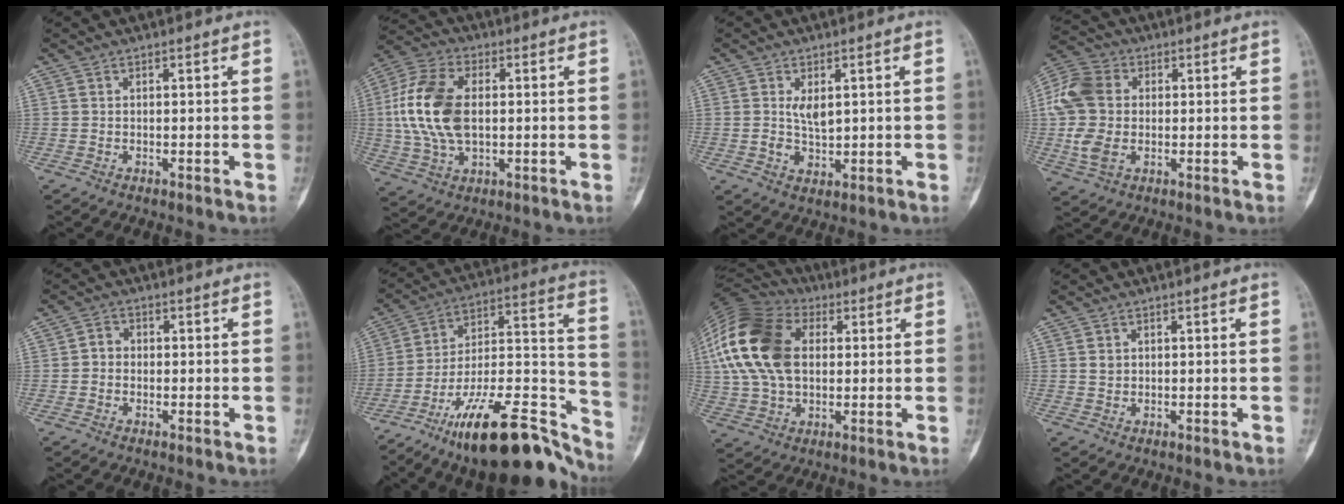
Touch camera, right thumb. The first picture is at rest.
{"total": 15.4, "force": [1.0, 9.2, 12.4], "torque": [-0.259, 0.010, 0.018]}
{"total": 4.0, "force": [0.8, 2.4, 3.1], "torque": [-0.047, -0.011, 0.019]}
{"total": 12.8, "force": [0.6, 9.1, 9.0], "torque": [-0.190, 0.014, 0.008]}
{"total": 2.4, "force": [-0.3, 2.2, 1.1], "torque": [-0.005, 0.010, -0.013]}
{"total": 27.6, "force": [-18.9, 8.7, 18.1], "torque": [-0.203, 0.105, -0.308]}
{"total": 21.6, "force": [3.9, 14.1, 15.9], "torque": [-0.330, 0.013, 0.065]}
{"total": 1.4, "force": [0.4, 1.2, 0.6], "torque": [-0.006, -0.001, 0.009]}